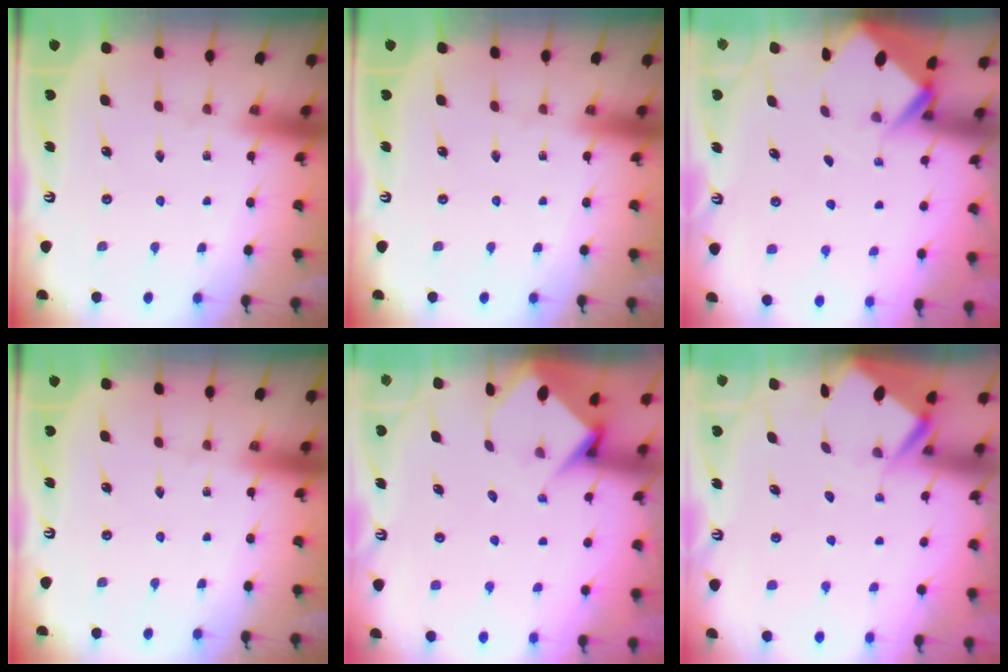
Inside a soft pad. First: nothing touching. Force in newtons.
{"total": 0.0}
{"total": 2.8, "press": 2.8, "slide": 0.1}
{"total": 0.0}
{"total": 5.8, "press": 5.7, "slide": 0.4}
{"total": 5.0, "press": 4.9, "slide": 0.2}